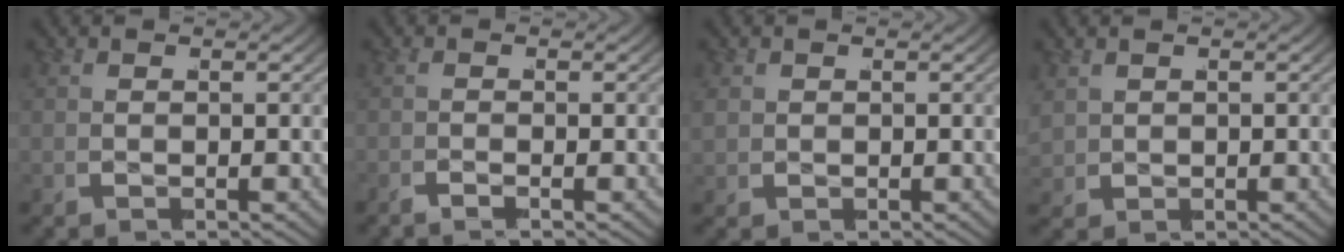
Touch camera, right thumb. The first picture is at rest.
{"total": 1.0, "force": [-1.0, -0.1, 0.1], "torque": [-0.006, -0.003, -0.024]}
{"total": 0.9, "force": [0.3, 0.9, 0.2], "torque": [-0.004, -0.003, 0.011]}
{"total": 1.1, "force": [0.5, 0.9, 0.3], "torque": [-0.007, -0.002, 0.015]}